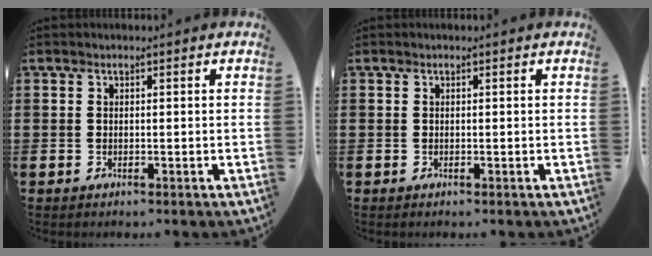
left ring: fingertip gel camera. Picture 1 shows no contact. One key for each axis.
{"total": 0.0}